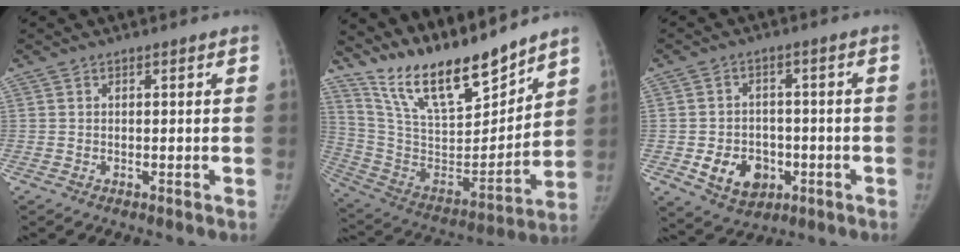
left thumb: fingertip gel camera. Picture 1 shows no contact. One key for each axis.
{"total": 20.7, "fx": 17.5, "fy": 5.3, "fz": 9.7, "tx": -0.130, "ty": -0.107, "tz": 0.320}
{"total": 8.9, "fx": -2.7, "fy": 7.1, "fz": 4.8, "tx": -0.047, "ty": 0.014, "tz": -0.032}